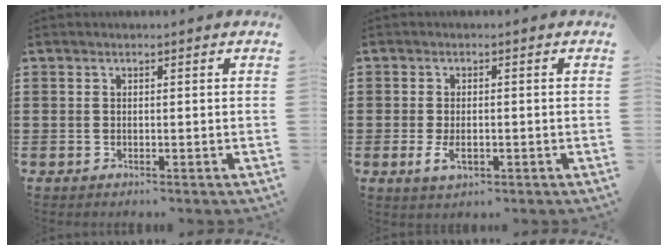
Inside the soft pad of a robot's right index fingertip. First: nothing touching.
{"total": 2.7, "force": [-0.6, 1.2, 2.4], "torque": [-0.053, -0.007, -0.010]}